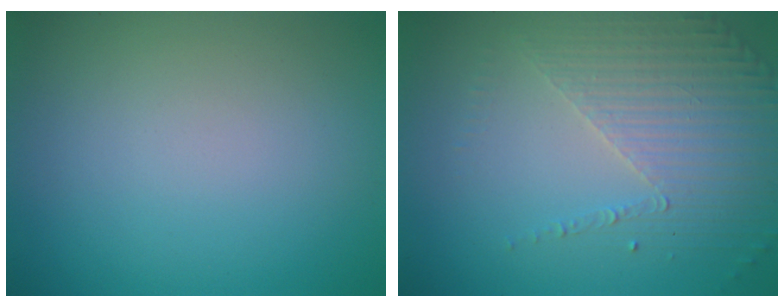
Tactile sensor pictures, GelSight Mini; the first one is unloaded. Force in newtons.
{"total": 4.3, "press": 3.0, "slide": 3.0}